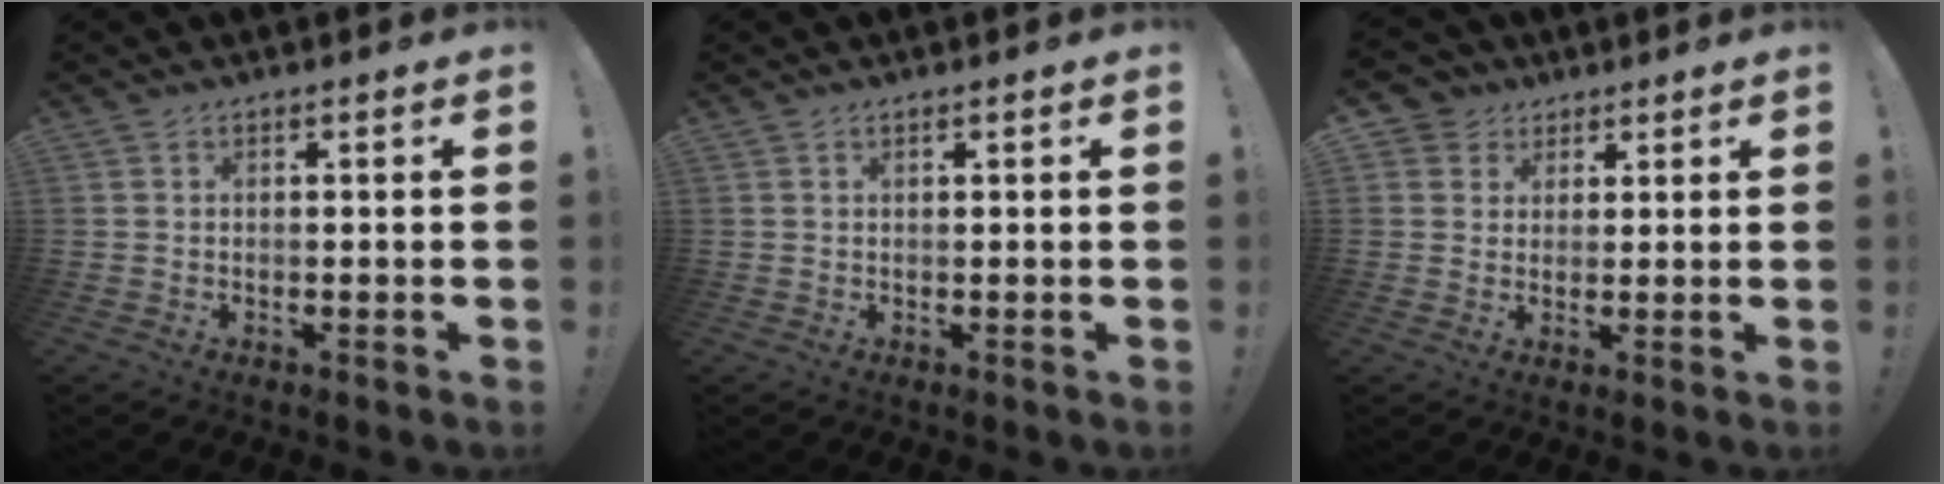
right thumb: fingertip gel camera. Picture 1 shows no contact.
{"total": 0.5, "force": [0.4, 0.0, 0.3], "torque": [-0.007, 0.000, 0.007]}
{"total": 5.0, "force": [2.3, 4.4, 0.6], "torque": [-0.007, -0.014, 0.043]}